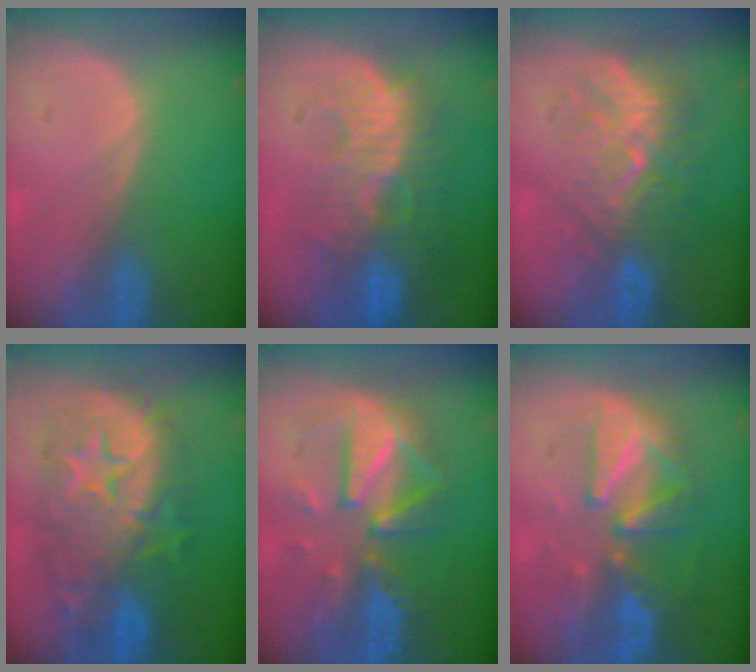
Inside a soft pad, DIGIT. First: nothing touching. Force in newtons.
{"total": 11.0, "press": 9.7, "slide": 5.3}
{"total": 8.8, "press": 8.5, "slide": 2.4}
{"total": 12.6, "press": 12.6, "slide": 1.0}
{"total": 9.3, "press": 9.3, "slide": 0.5}
{"total": 9.3, "press": 8.5, "slide": 3.7}